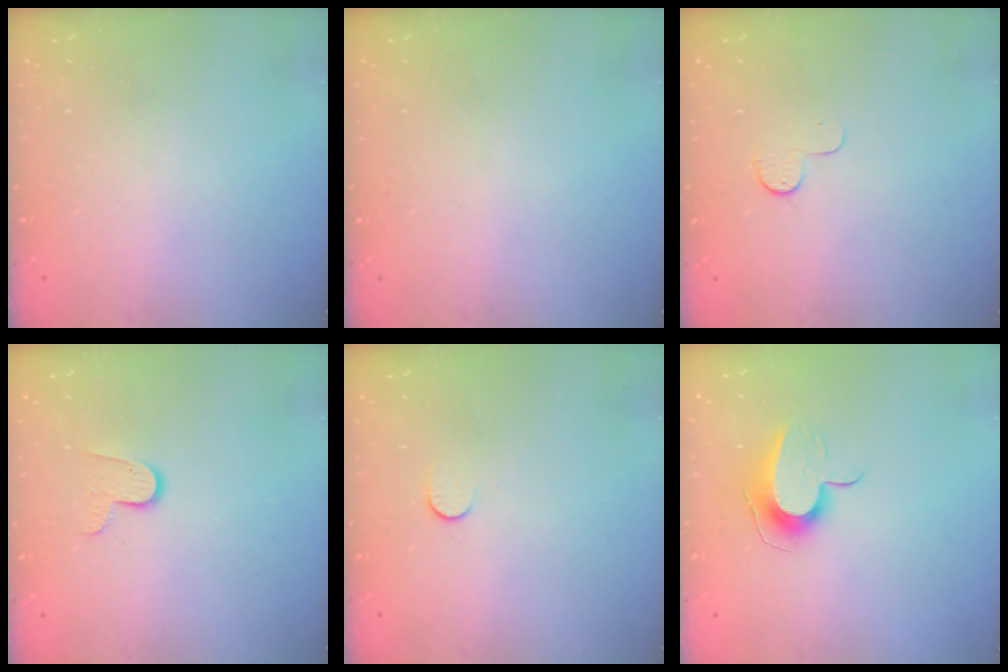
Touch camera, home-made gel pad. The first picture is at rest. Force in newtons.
{"total": 0.0}
{"total": 4.6, "press": 4.6, "slide": 0.4}
{"total": 7.2, "press": 7.2, "slide": 0.3}
{"total": 5.2, "press": 5.2, "slide": 0.5}
{"total": 9.4, "press": 9.4, "slide": 0.6}